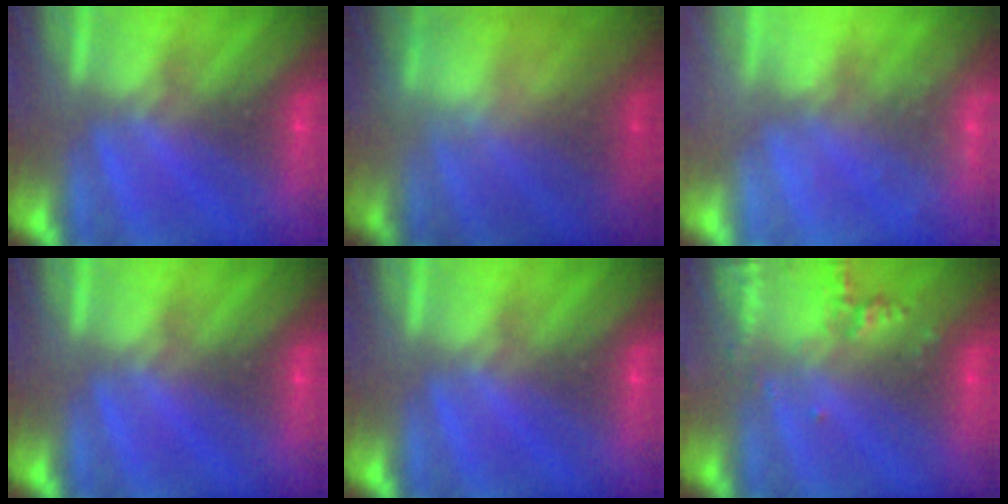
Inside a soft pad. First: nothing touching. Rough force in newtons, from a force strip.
{"total": 9.1}
{"total": 2.4}
{"total": 0.0}
{"total": 0.0}
{"total": 2.4}